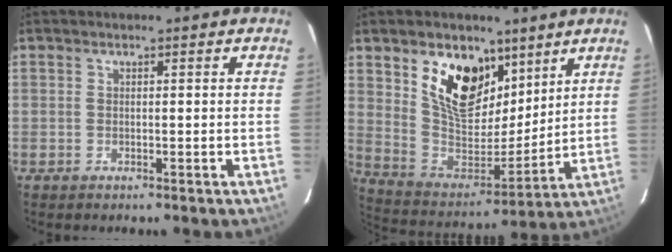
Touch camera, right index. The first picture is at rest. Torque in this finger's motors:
{"motor_torque": [0.08, 0.33, 0.12, 0.04]}